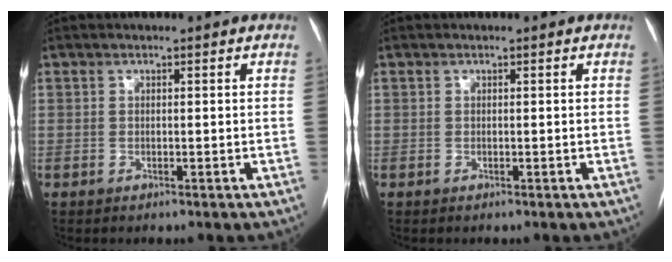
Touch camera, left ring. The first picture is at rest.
{"total": 0.0}